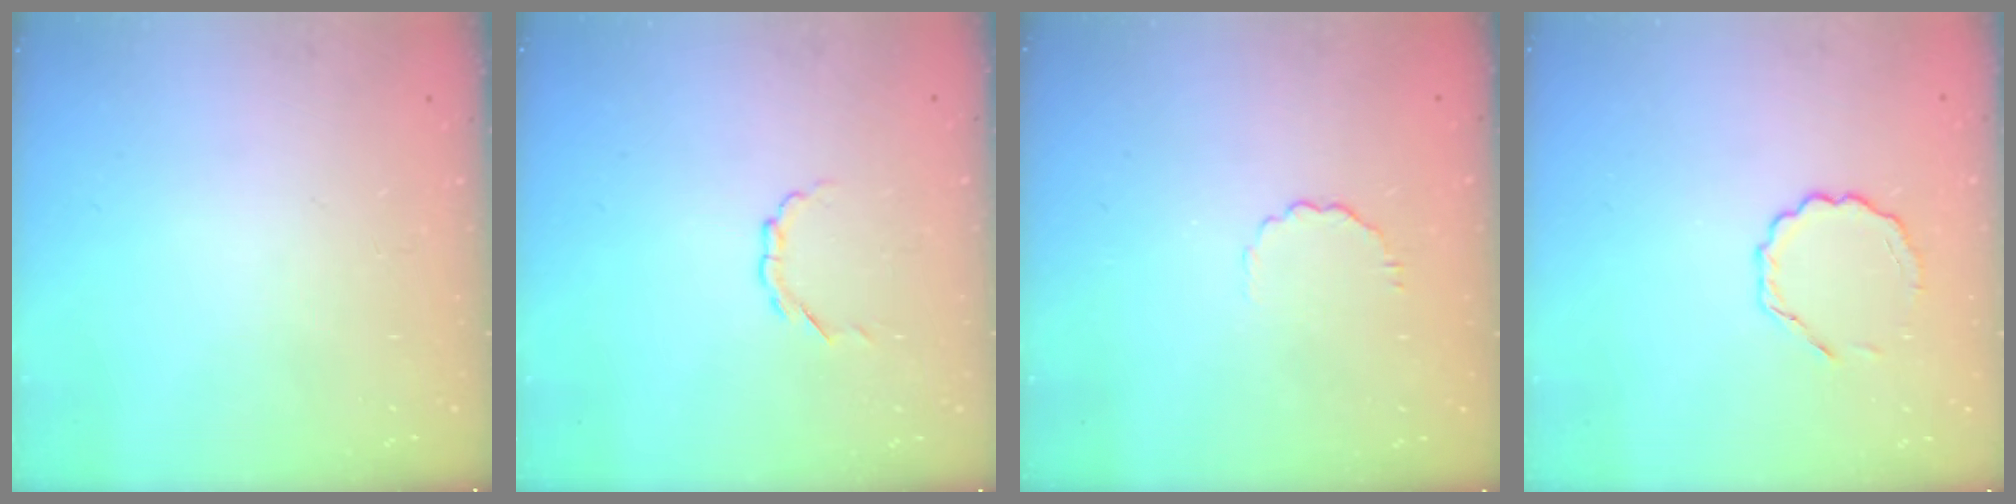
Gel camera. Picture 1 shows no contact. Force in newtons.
{"total": 2.8, "press": 2.7, "slide": 0.8}
{"total": 3.4, "press": 3.2, "slide": 1.2}
{"total": 3.4, "press": 3.3, "slide": 1.0}